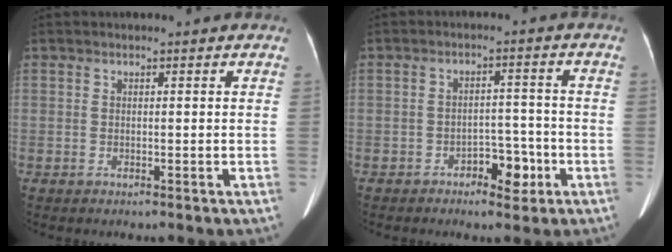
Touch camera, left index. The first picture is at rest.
{"total": 4.7, "force": [-2.6, 2.5, 3.0], "torque": [-0.035, 0.014, -0.038]}